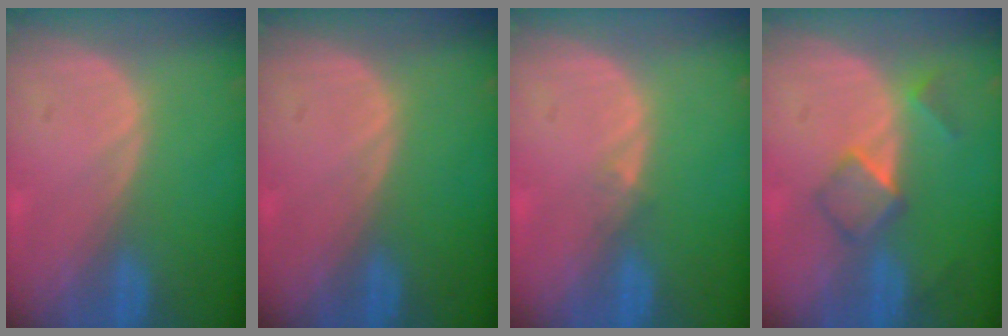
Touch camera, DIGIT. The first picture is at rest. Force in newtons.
{"total": 0.0}
{"total": 0.9, "press": 0.7, "slide": 0.6}
{"total": 5.1, "press": 4.4, "slide": 2.4}